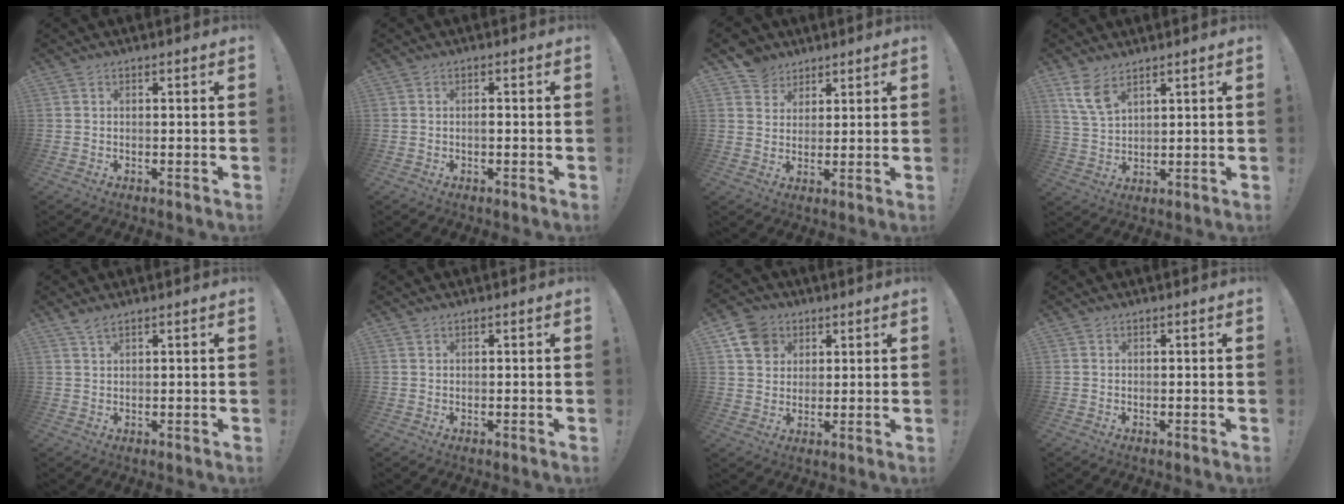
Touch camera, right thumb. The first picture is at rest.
{"total": 0.9, "force": [-0.3, 0.8, 0.3], "torque": [0.002, -0.002, -0.008]}
{"total": 6.9, "force": [4.8, 4.9, 0.6], "torque": [-0.006, -0.030, 0.094]}
{"total": 7.1, "force": [5.0, 3.0, 4.1], "torque": [-0.074, -0.023, 0.095]}
{"total": 2.5, "force": [2.0, 0.6, 1.5], "torque": [-0.034, -0.007, 0.036]}
{"total": 0.7, "force": [0.5, 0.4, 0.2], "torque": [0.004, -0.002, 0.009]}
{"total": 9.6, "force": [4.5, 7.9, 3.4], "torque": [-0.050, -0.017, 0.091]}
{"total": 0.0}